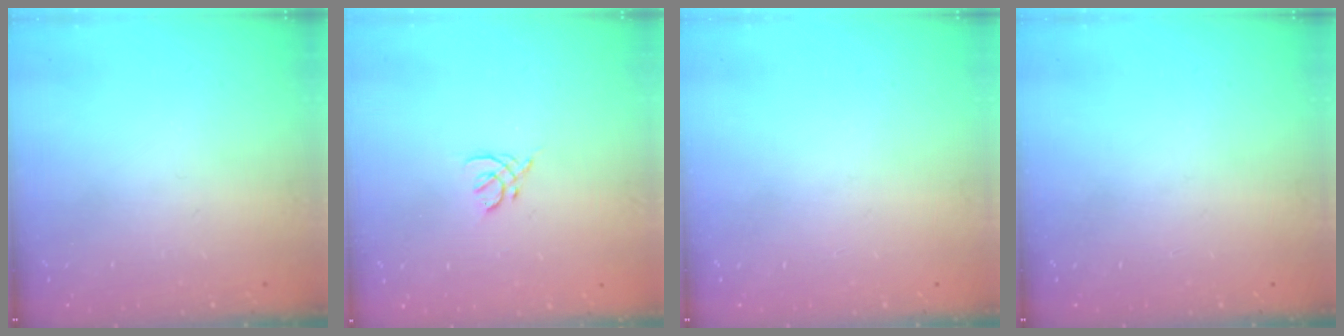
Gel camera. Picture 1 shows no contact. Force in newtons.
{"total": 2.0, "press": 1.9, "slide": 0.6}
{"total": 0.0}
{"total": 0.0}